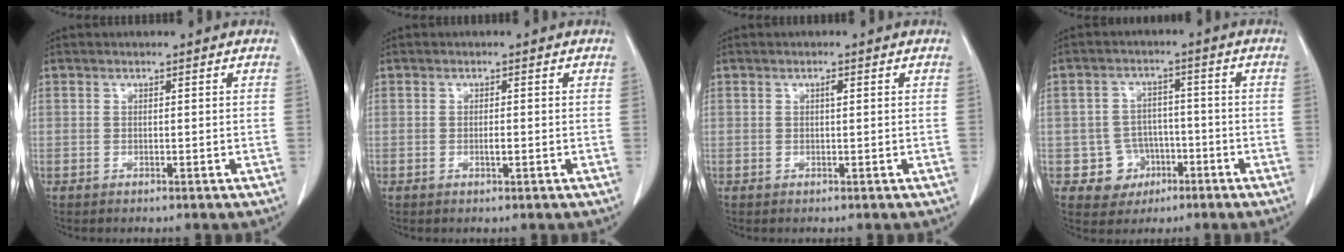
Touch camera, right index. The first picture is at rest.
{"total": 1.2, "force": [-0.2, 0.3, 1.2], "torque": [-0.023, -0.002, -0.002]}
{"total": 1.2, "force": [0.5, 0.3, 1.1], "torque": [-0.019, 0.000, 0.008]}
{"total": 6.0, "force": [-2.1, 5.6, 0.8], "torque": [-0.004, 0.013, -0.024]}